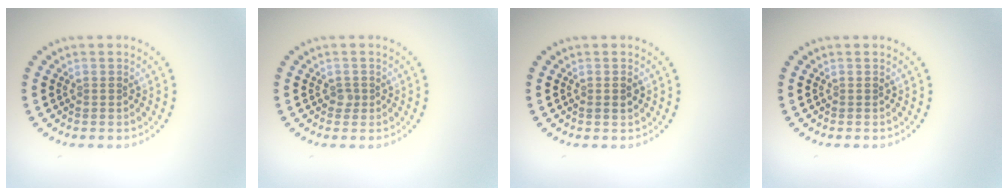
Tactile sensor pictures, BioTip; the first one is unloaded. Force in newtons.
{"total": 0.7, "press": 0.6, "slide": 0.5}
{"total": 1.0, "press": 1.0, "slide": 0.3}
{"total": 0.0}